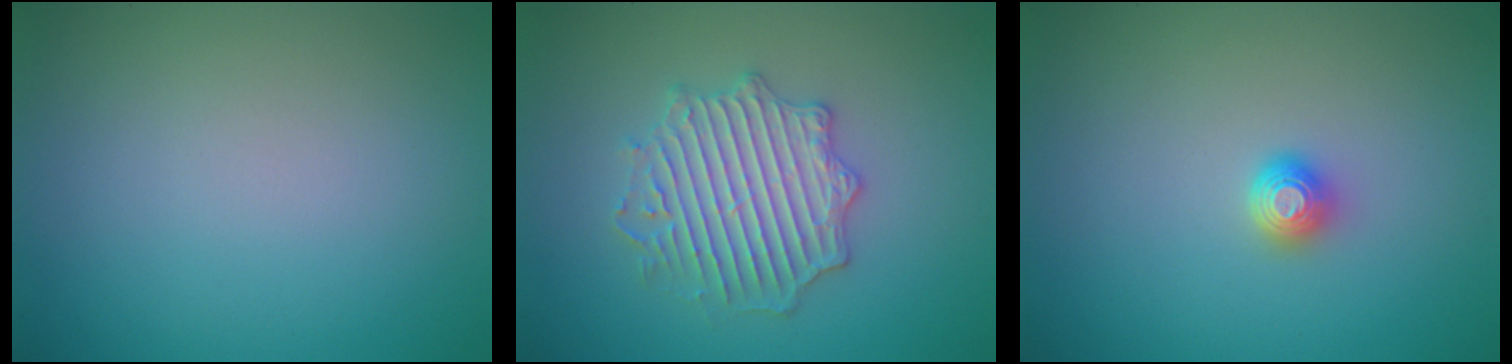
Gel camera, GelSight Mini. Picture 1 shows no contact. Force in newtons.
{"total": 4.1, "press": 4.1, "slide": 0.6}
{"total": 1.4, "press": 1.2, "slide": 0.7}